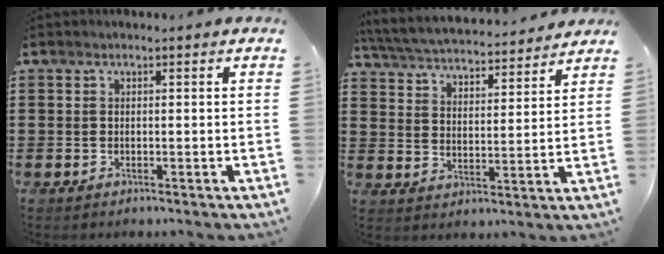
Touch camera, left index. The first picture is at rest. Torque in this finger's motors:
{"motor_torque": [2.14, 0.00, 0.41, 0.21]}